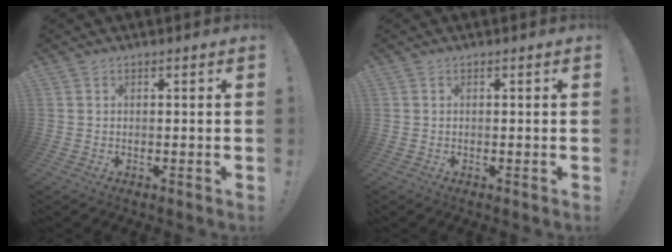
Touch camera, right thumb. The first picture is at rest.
{"total": 0.0}